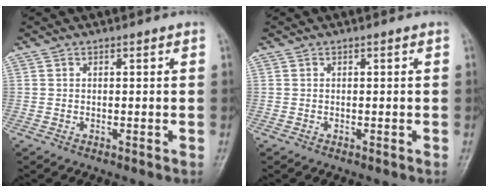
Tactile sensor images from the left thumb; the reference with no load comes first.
{"total": 0.0}